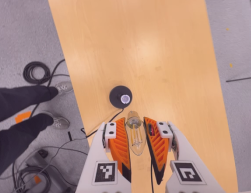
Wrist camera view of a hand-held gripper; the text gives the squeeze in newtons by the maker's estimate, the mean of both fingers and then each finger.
{"total": 16.4, "left": 16.4, "right": 16.5}